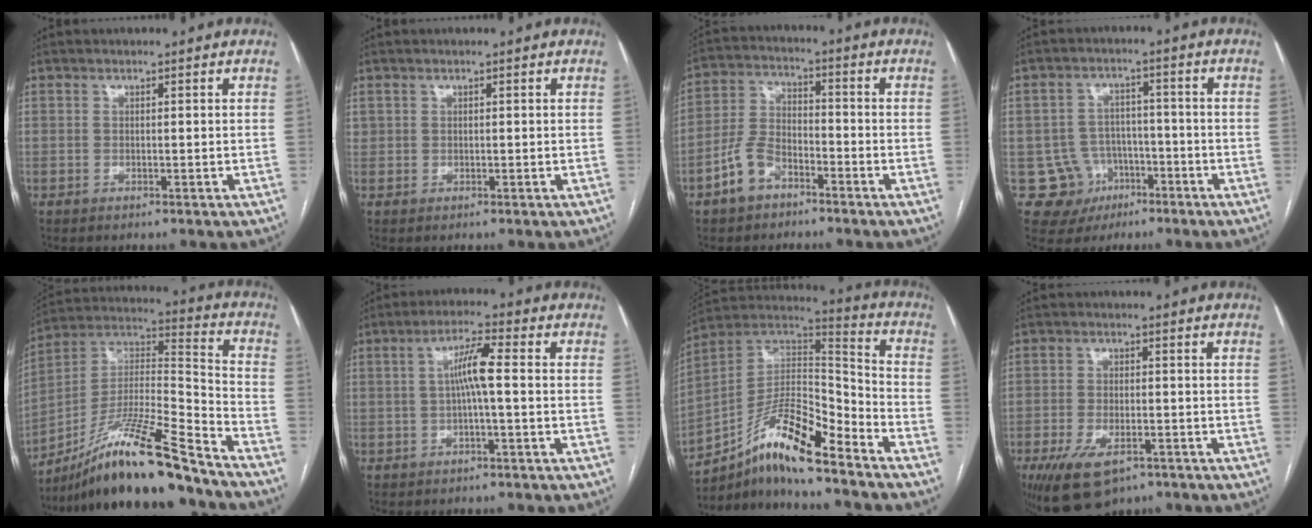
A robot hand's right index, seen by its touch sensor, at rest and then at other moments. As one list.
[{"total": 0.7, "force": [0.4, 0.6, 0.1], "torque": [0.008, 0.007, 0.005]}, {"total": 7.3, "force": [-4.3, 4.2, 4.0], "torque": [-0.097, 0.016, -0.084]}, {"total": 7.8, "force": [-3.1, 7.1, 0.5], "torque": [-0.003, 0.012, -0.038]}, {"total": 20.0, "force": [-15.8, 0.2, 12.2], "torque": [-0.229, 0.000, -0.285]}, {"total": 5.5, "force": [0.0, 0.4, 5.4], "torque": [-0.098, 0.016, 0.001]}, {"total": 16.3, "force": [-11.3, 2.8, 11.4], "torque": [-0.194, 0.027, -0.194]}, {"total": 8.8, "force": [-5.3, 4.2, 5.6], "torque": [-0.100, -0.008, -0.082]}]